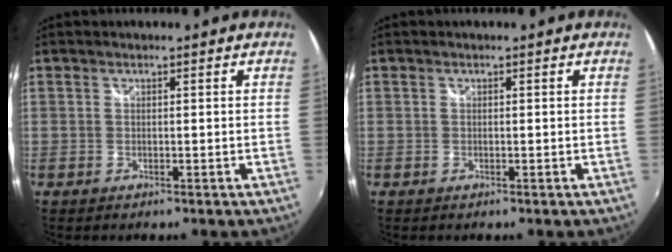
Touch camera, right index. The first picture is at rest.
{"total": 0.0}